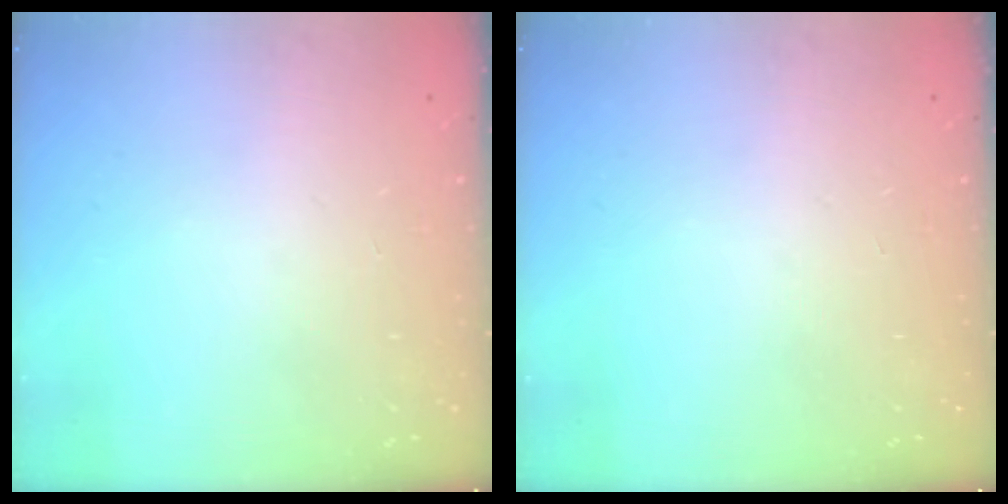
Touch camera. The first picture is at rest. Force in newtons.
{"total": 0.0}